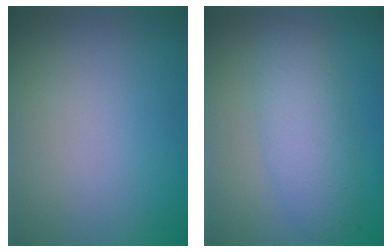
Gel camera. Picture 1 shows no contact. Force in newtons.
{"total": 4.4, "press": 4.4, "slide": 0.2}